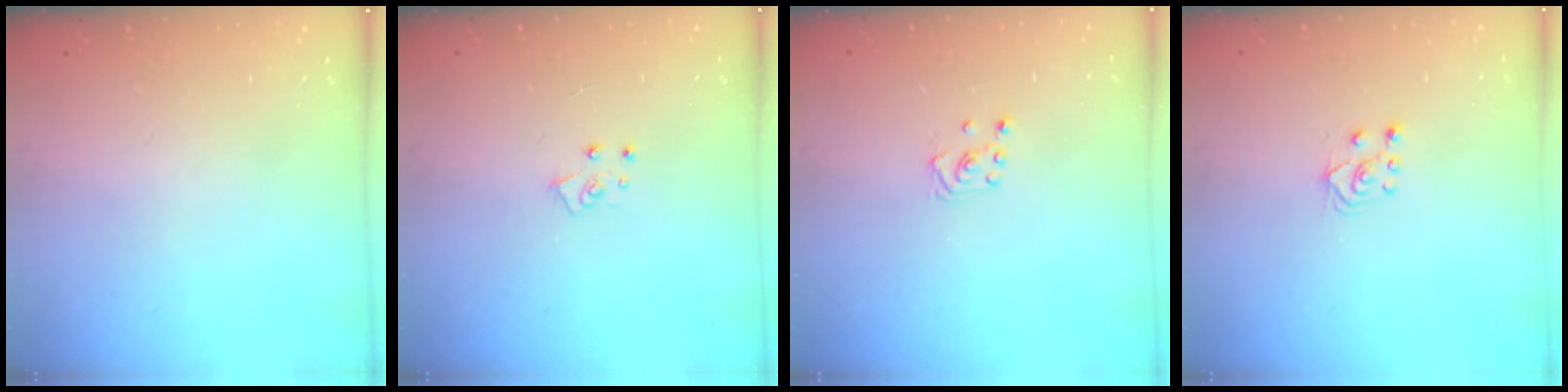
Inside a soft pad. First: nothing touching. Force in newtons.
{"total": 4.9, "press": 4.9, "slide": 0.5}
{"total": 3.1, "press": 3.1, "slide": 0.3}
{"total": 4.1, "press": 4.1, "slide": 0.7}